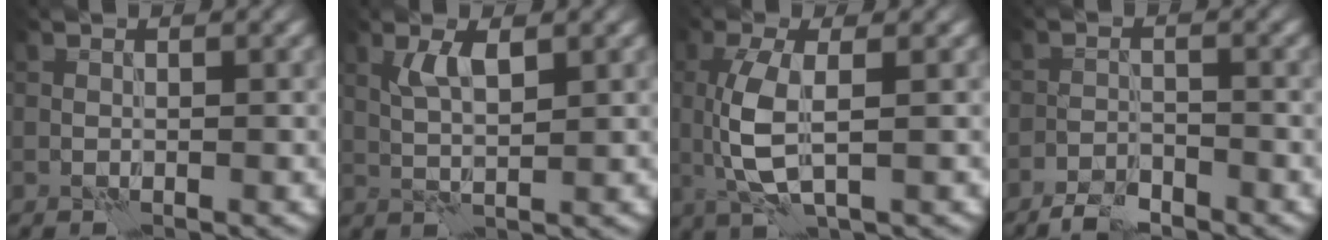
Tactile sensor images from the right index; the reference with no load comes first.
{"total": 2.8, "force": [1.2, 0.7, 2.4], "torque": [-0.051, 0.005, 0.024]}
{"total": 4.8, "force": [0.2, 1.7, 4.5], "torque": [-0.113, -0.002, 0.007]}
{"total": 2.6, "force": [-2.3, 0.6, 0.9], "torque": [-0.014, 0.002, -0.049]}